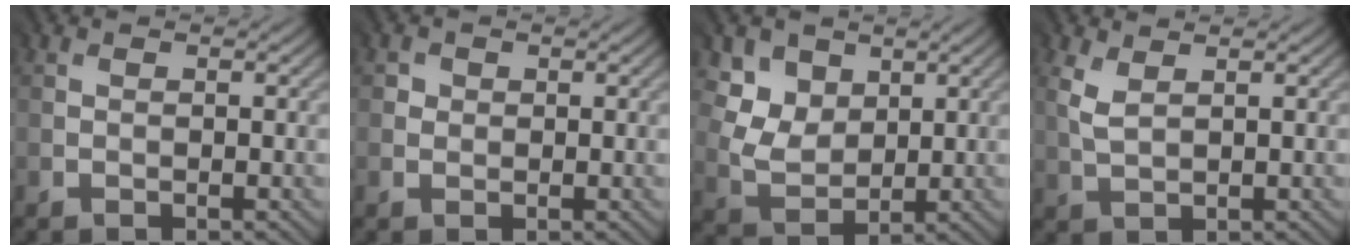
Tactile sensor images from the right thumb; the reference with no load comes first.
{"total": 1.0, "force": [0.1, 1.0, -0.2], "torque": [0.011, -0.001, -0.001]}
{"total": 5.1, "force": [3.2, 3.7, 1.5], "torque": [-0.050, -0.007, 0.061]}
{"total": 1.6, "force": [1.3, 0.5, 0.8], "torque": [-0.035, 0.003, 0.032]}